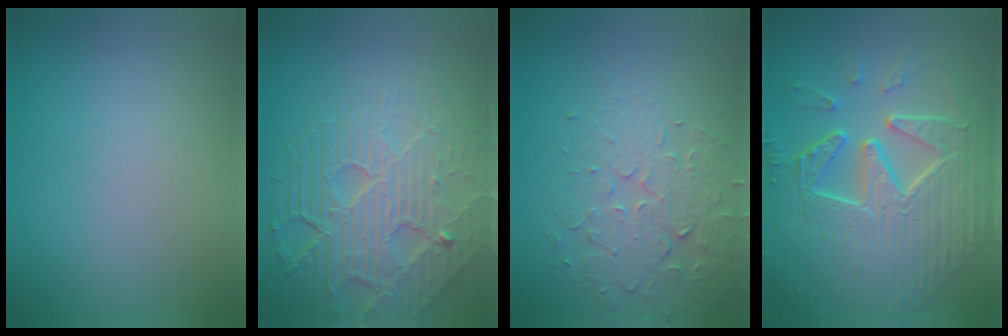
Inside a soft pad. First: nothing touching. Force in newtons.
{"total": 8.6, "press": 5.8, "slide": 6.4}
{"total": 4.0, "press": 3.7, "slide": 1.4}
{"total": 10.8, "press": 7.4, "slide": 7.8}